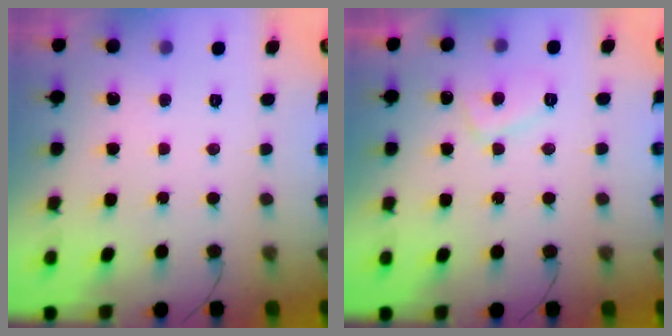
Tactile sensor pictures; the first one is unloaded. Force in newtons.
{"total": 4.1, "press": 4.0, "slide": 1.0}